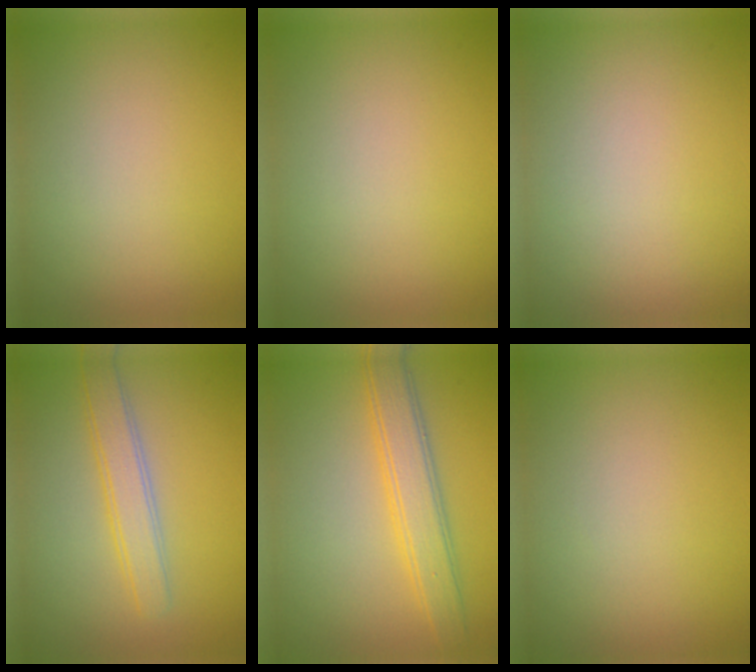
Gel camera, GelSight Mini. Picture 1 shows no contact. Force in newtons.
{"total": 0.0}
{"total": 0.0}
{"total": 3.3, "press": 3.3, "slide": 0.1}
{"total": 4.4, "press": 4.4, "slide": 0.1}
{"total": 0.0}